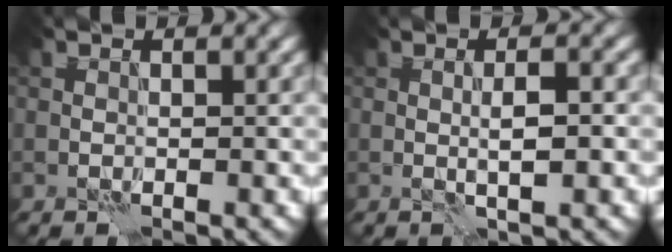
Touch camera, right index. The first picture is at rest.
{"total": 2.1, "force": [-0.3, 0.2, 2.1], "torque": [-0.037, 0.000, -0.006]}